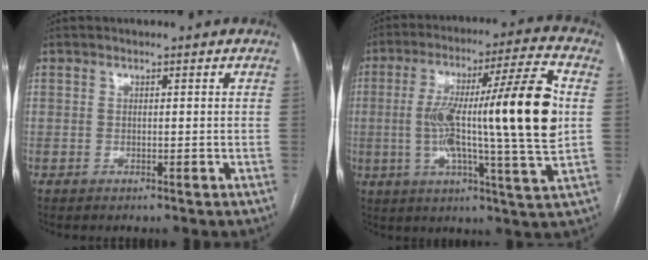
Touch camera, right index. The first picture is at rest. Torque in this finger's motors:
{"motor_torque": [1.07, 0.21, 0.92, 0.21]}